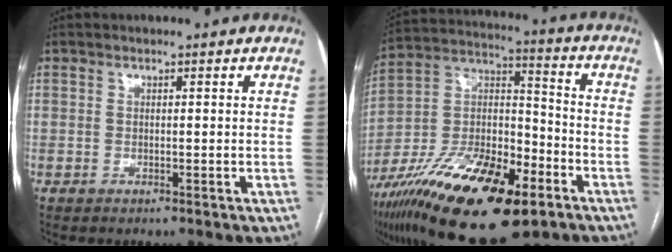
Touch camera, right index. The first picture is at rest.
{"total": 25.2, "force": [-15.0, 8.1, 18.5], "torque": [-0.341, -0.007, -0.255]}